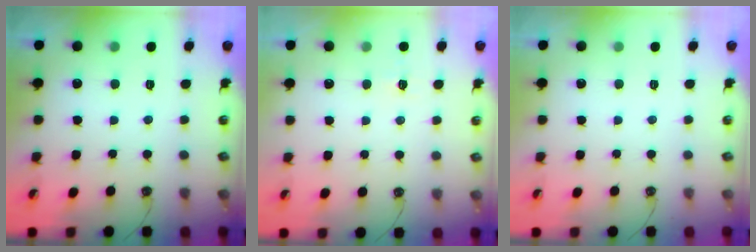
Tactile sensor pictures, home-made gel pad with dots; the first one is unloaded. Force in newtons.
{"total": 4.6, "press": 4.6, "slide": 0.5}
{"total": 0.0}